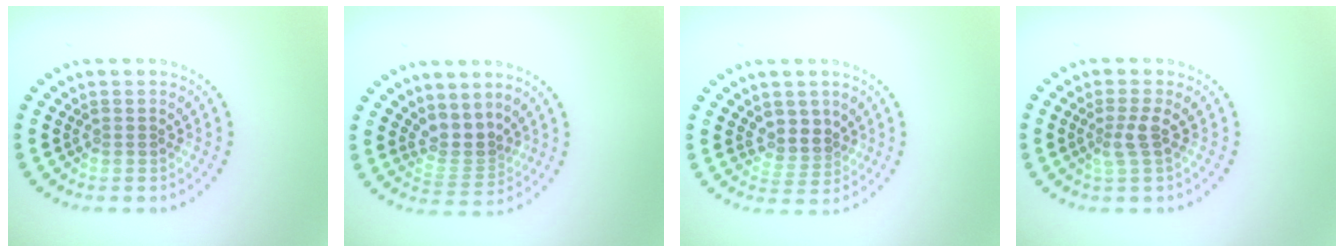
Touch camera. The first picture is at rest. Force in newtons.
{"total": 2.6, "press": 1.8, "slide": 1.9}
{"total": 2.4, "press": 2.0, "slide": 1.3}
{"total": 1.7, "press": 1.3, "slide": 1.1}